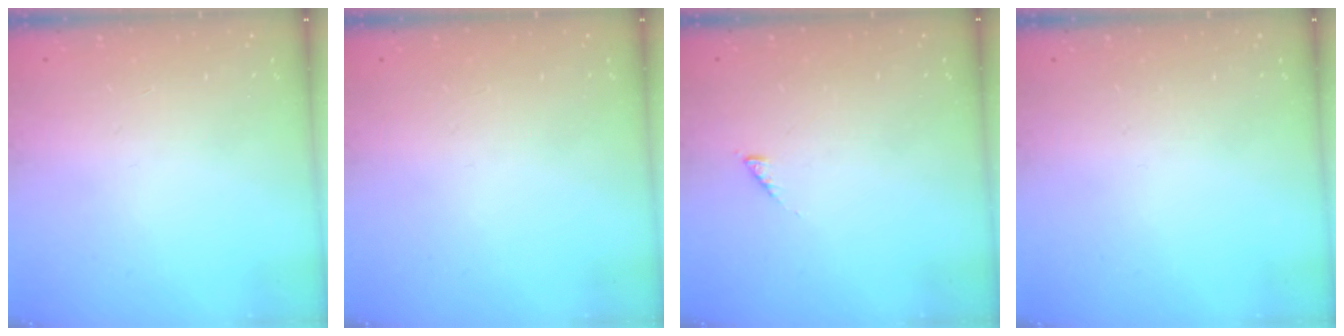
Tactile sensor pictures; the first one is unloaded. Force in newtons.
{"total": 0.0}
{"total": 0.9, "press": 0.9, "slide": 0.3}
{"total": 0.0}